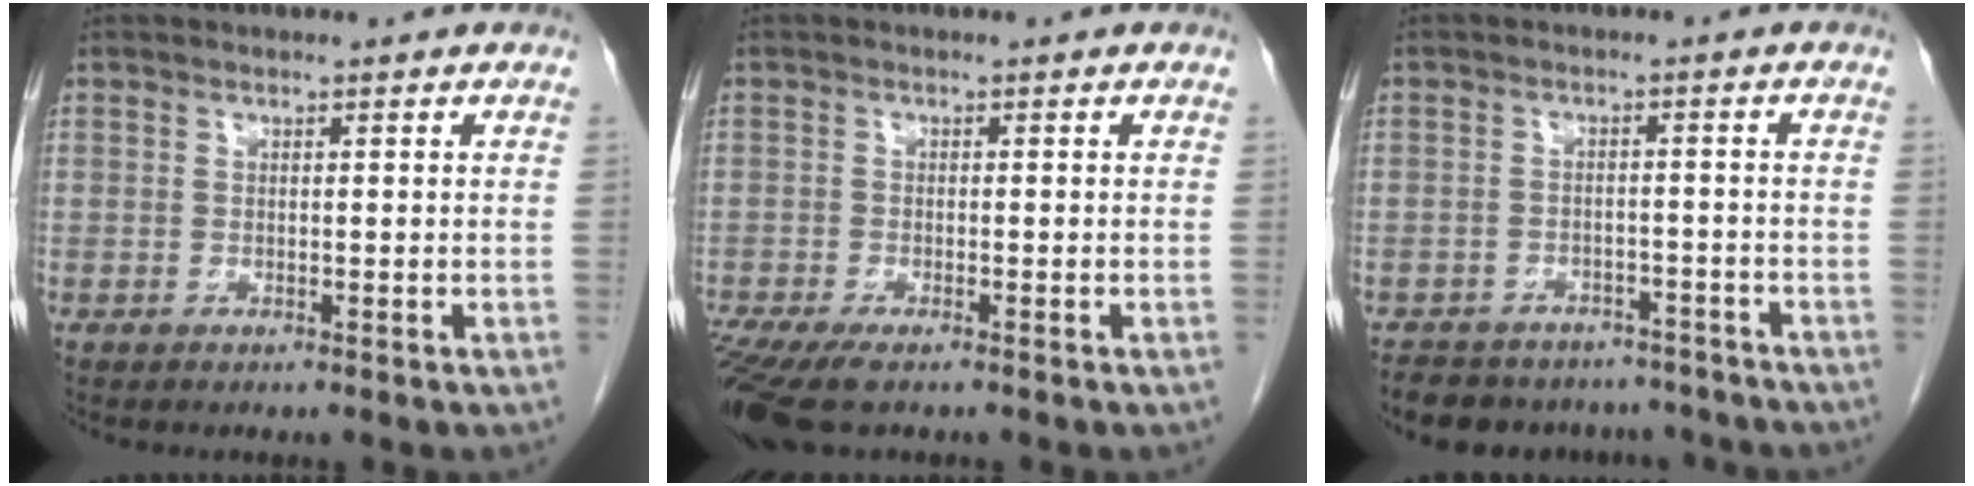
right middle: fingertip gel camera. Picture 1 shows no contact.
{"total": 6.7, "force": [-4.9, 1.5, 4.4], "torque": [-0.079, -0.019, -0.085]}
{"total": 13.2, "force": [-11.4, 5.7, 3.4], "torque": [-0.060, 0.010, -0.137]}